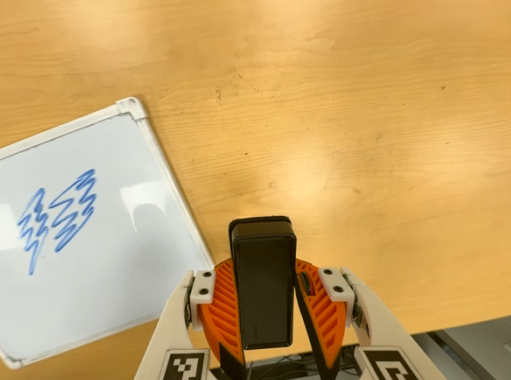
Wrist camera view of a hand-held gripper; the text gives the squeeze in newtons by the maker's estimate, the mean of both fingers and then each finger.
{"total": 6.2, "left": 6.0, "right": 6.4}